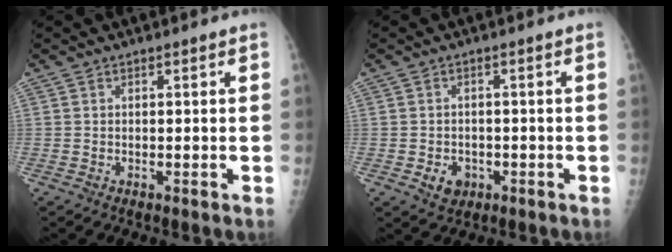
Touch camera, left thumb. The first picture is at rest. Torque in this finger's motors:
{"motor_torque": [-0.64, 0.13, 0.03, 0.12, 0.00]}